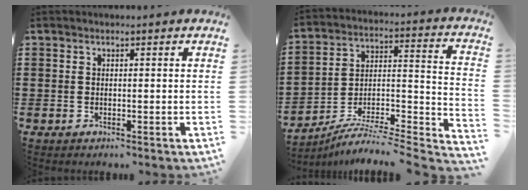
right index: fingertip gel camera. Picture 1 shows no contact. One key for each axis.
{"total": 5.6, "fx": -4.8, "fy": 0.8, "fz": 2.8, "tx": -0.043, "ty": -0.008, "tz": -0.099}